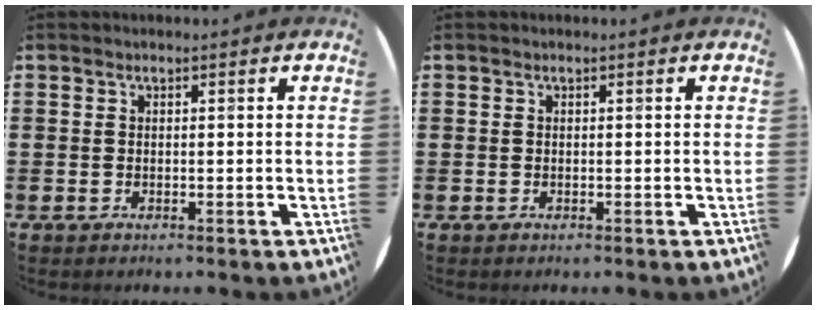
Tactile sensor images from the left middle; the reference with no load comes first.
{"total": 0.0}